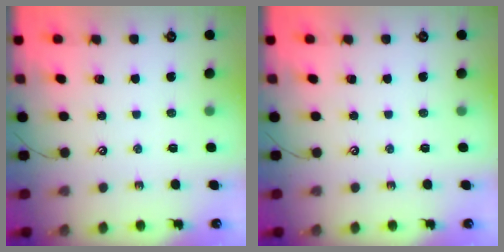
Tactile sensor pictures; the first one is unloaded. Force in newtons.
{"total": 0.0}